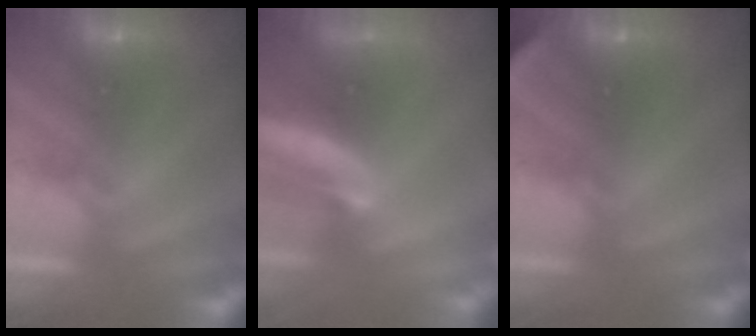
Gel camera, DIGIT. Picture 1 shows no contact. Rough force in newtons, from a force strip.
{"total": 9.8}
{"total": 2.1}